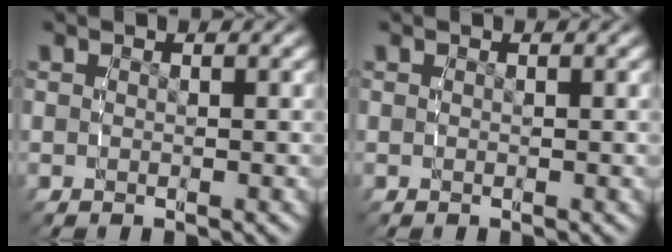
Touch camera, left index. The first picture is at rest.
{"total": 0.0}